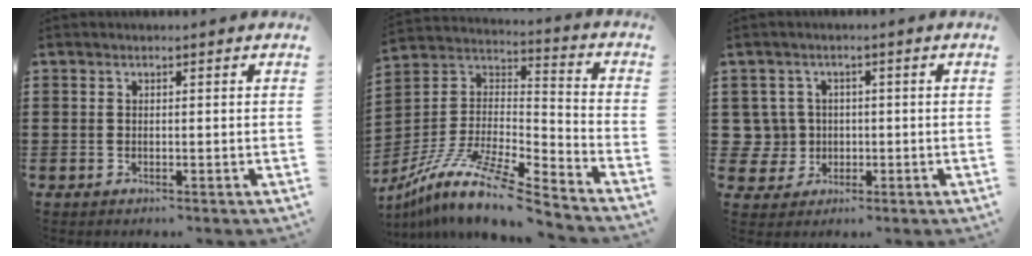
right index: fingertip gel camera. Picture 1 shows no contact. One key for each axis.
{"total": 12.3, "fx": -9.8, "fy": 1.4, "fz": 7.2, "tx": -0.148, "ty": 0.006, "tz": -0.194}
{"total": 4.7, "fx": -0.3, "fy": 4.6, "fz": 0.8, "tx": -0.050, "ty": 0.009, "tz": -0.010}